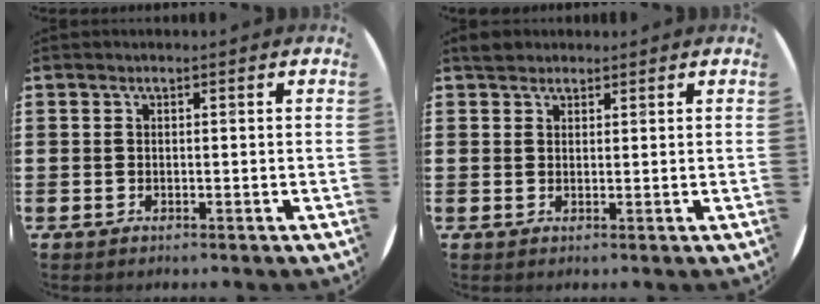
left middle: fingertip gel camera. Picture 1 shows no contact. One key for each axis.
{"total": 1.8, "fx": 1.6, "fy": 0.7, "fz": 0.1, "tx": 0.001, "ty": 0.002, "tz": 0.031}